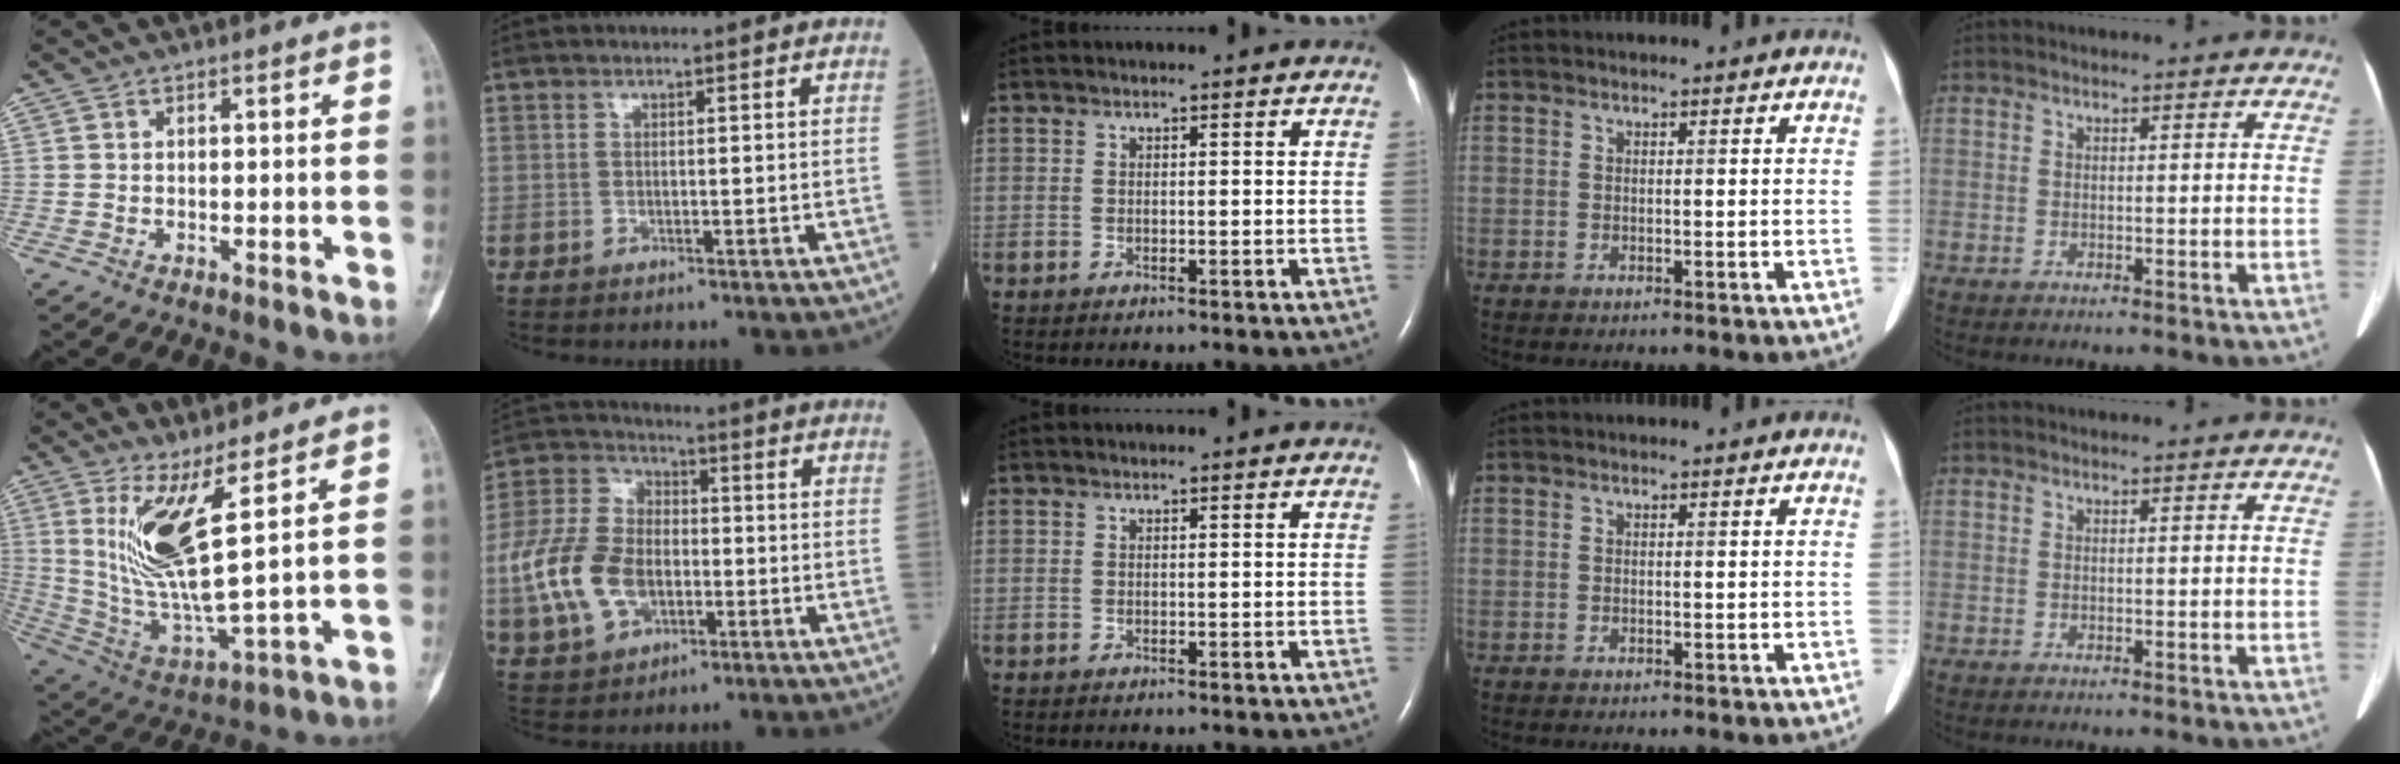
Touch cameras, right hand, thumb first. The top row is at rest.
{"thumb": {"total": 13.7, "force": [5.3, 1.9, 12.5], "torque": [-0.268, -0.055, 0.117]}, "index": {"total": 13.2, "force": [-2.8, 8.9, 9.3], "torque": [-0.226, 0.018, -0.047]}}